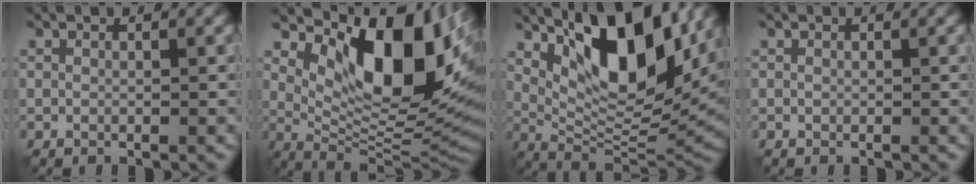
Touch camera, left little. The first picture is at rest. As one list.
[{"total": 13.4, "force": [4.8, 6.0, 11.0], "torque": [-0.160, -0.006, 0.094]}, {"total": 12.3, "force": [5.3, 4.5, 10.1], "torque": [-0.161, 0.000, 0.098]}, {"total": 0.0}]